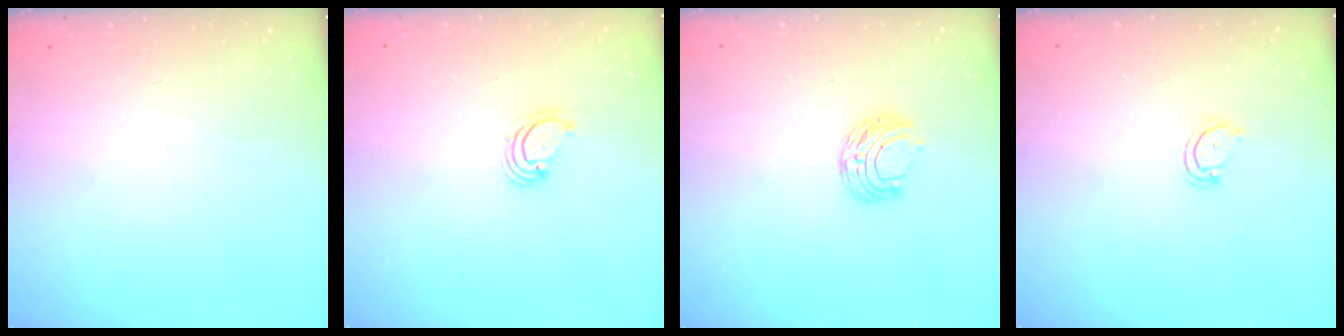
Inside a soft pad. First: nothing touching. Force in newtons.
{"total": 3.0, "press": 3.0, "slide": 0.2}
{"total": 7.6, "press": 7.5, "slide": 0.6}
{"total": 3.1, "press": 3.1, "slide": 0.2}